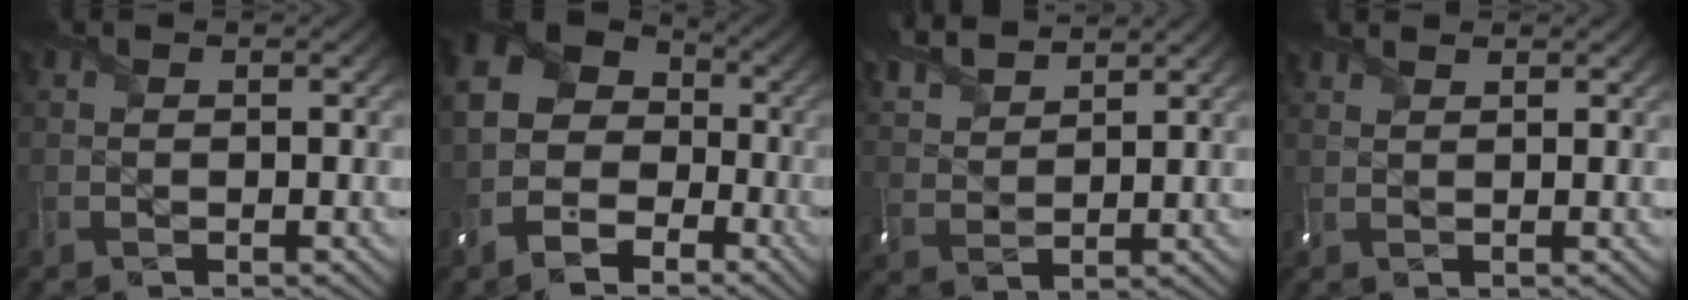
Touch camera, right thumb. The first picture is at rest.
{"total": 10.6, "force": [-4.3, 7.7, 5.8], "torque": [-0.127, -0.029, -0.088]}
{"total": 7.3, "force": [6.2, 2.1, 3.2], "torque": [-0.092, 0.016, 0.119]}
{"total": 1.5, "force": [1.4, 0.3, 0.5], "torque": [-0.021, 0.005, 0.031]}